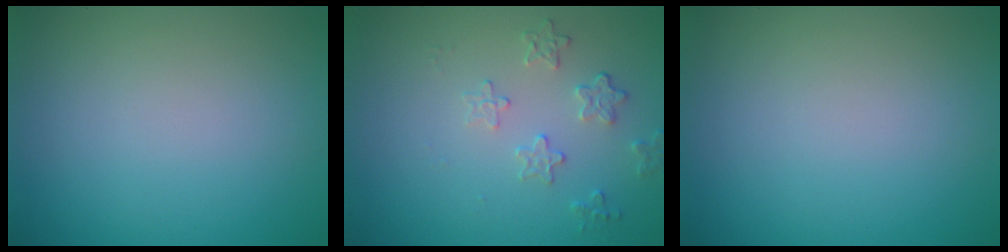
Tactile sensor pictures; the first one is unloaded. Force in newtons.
{"total": 1.9, "press": 1.3, "slide": 1.4}
{"total": 0.0}